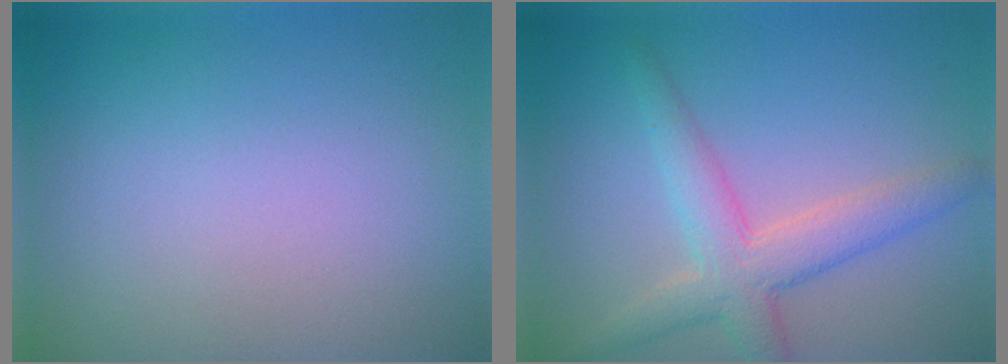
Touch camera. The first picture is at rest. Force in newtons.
{"total": 4.4, "press": 4.4, "slide": 0.3}